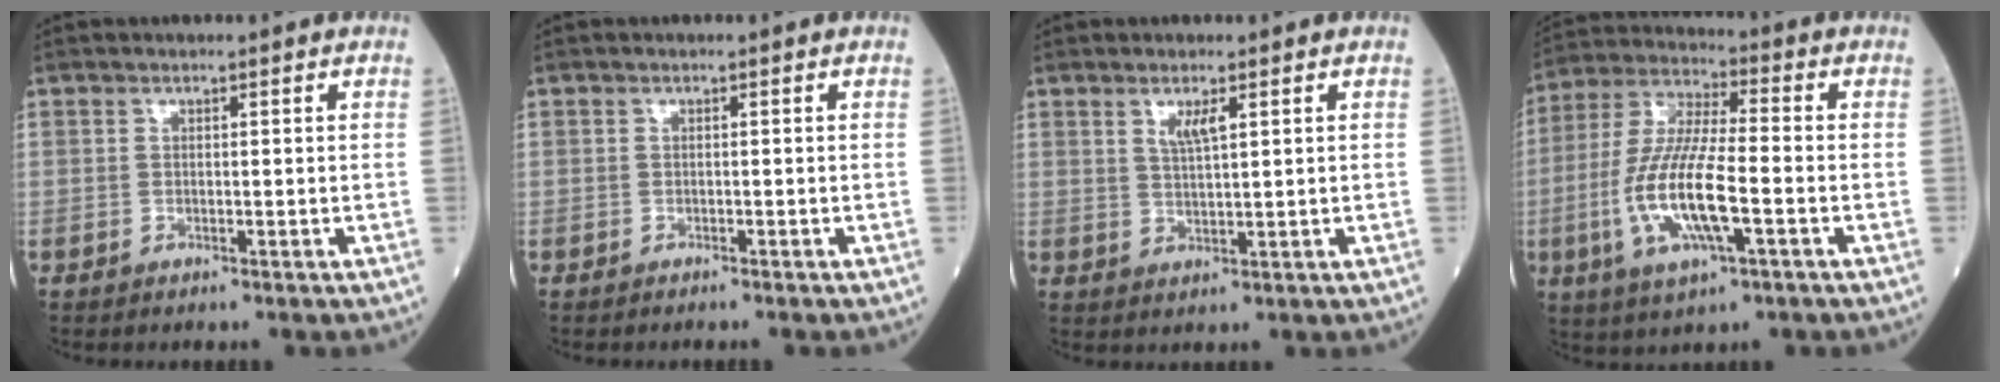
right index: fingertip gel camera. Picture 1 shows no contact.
{"total": 0.6, "force": [-0.6, 0.0, 0.1], "torque": [-0.006, -0.001, -0.012]}
{"total": 2.7, "force": [1.3, 0.3, 2.3], "torque": [-0.050, -0.001, 0.028]}
{"total": 14.0, "force": [-3.7, 2.7, 13.2], "torque": [-0.281, -0.009, -0.068]}